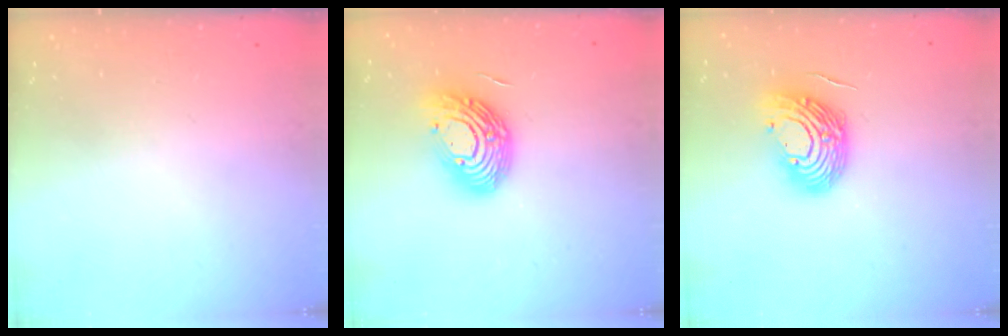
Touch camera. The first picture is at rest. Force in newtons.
{"total": 14.5, "press": 14.5, "slide": 1.0}
{"total": 12.6, "press": 12.5, "slide": 1.7}